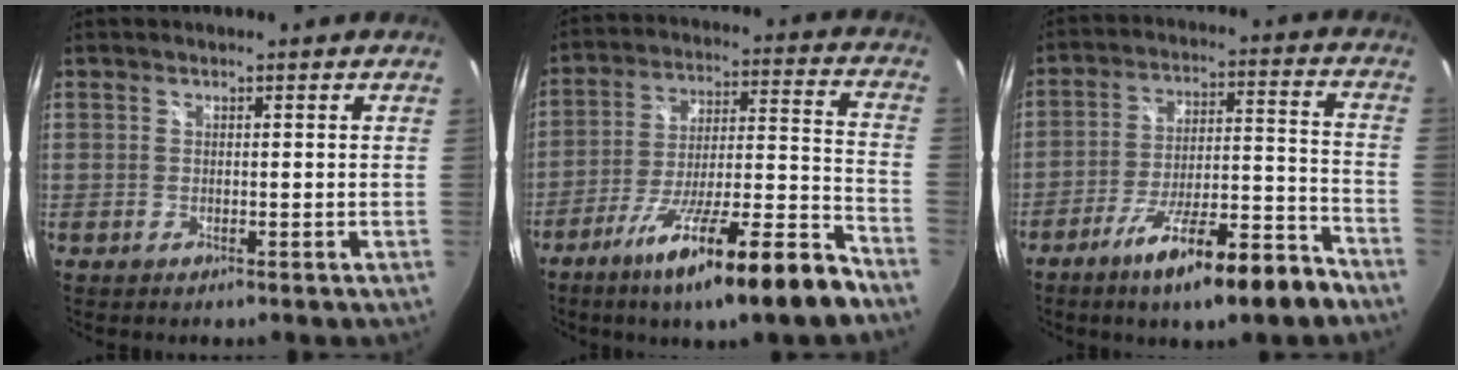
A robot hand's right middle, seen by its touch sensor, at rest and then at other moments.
{"total": 20.1, "force": [-14.2, 0.7, 14.3], "torque": [-0.233, -0.034, -0.226]}
{"total": 15.7, "force": [-11.1, 2.2, 10.9], "torque": [-0.186, -0.016, -0.170]}